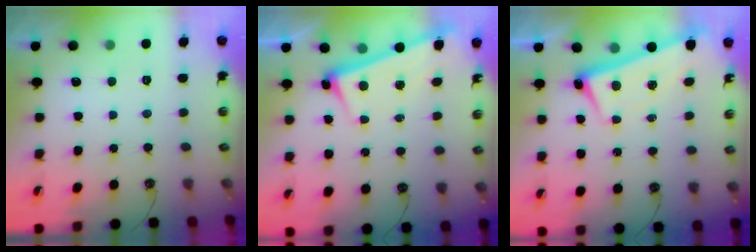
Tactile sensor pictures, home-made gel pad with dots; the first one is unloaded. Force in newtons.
{"total": 2.6, "press": 2.5, "slide": 0.7}
{"total": 2.6, "press": 2.5, "slide": 0.6}